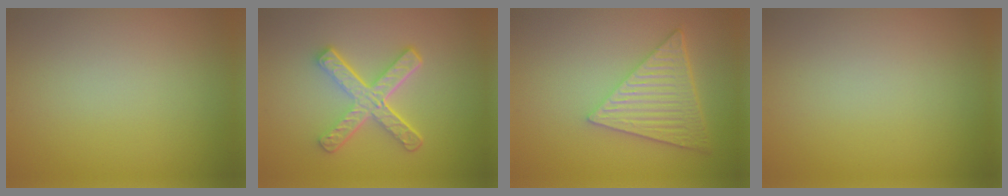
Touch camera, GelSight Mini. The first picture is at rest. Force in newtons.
{"total": 5.2, "press": 3.8, "slide": 3.6}
{"total": 6.6, "press": 4.6, "slide": 4.7}
{"total": 0.0}